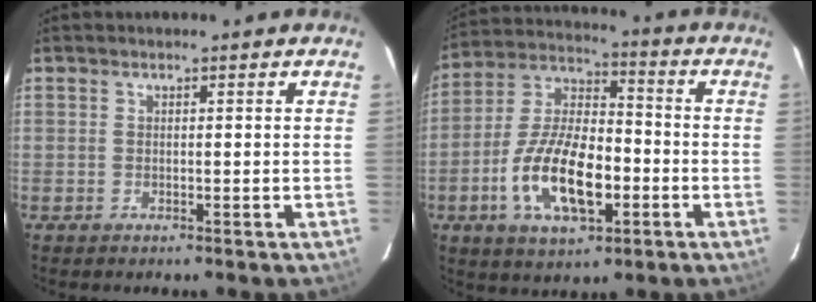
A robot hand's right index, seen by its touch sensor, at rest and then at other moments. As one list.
[{"total": 16.2, "force": [-5.1, 7.6, 13.4], "torque": [-0.269, 0.003, -0.086]}]